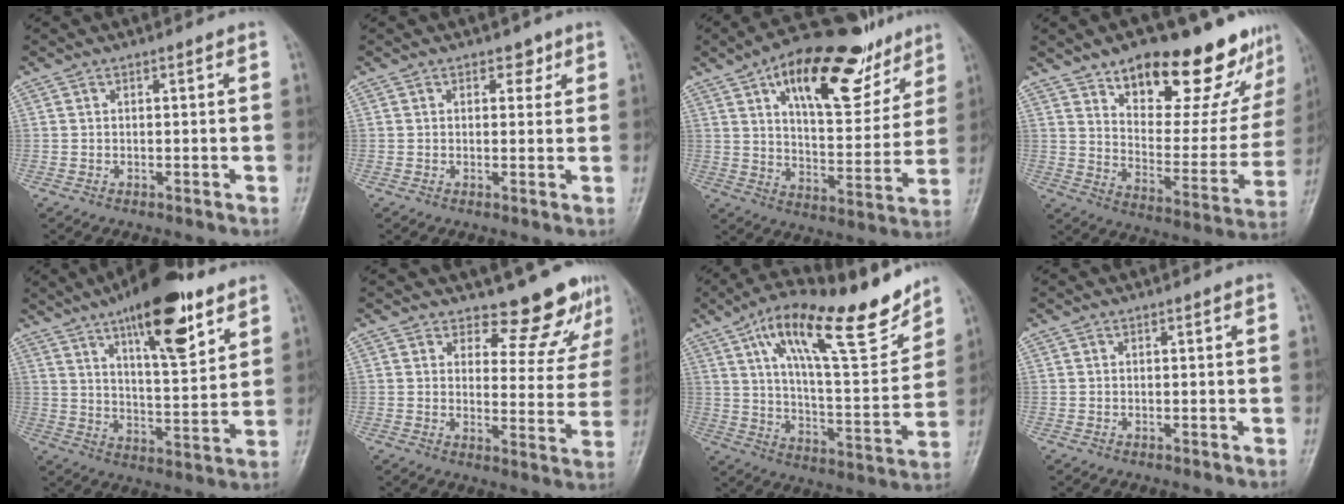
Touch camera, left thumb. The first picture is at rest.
{"total": 2.3, "force": [1.3, 1.6, 1.1], "torque": [0.005, -0.004, 0.014]}
{"total": 22.9, "force": [13.2, 10.5, 15.5], "torque": [-0.187, -0.034, 0.209]}
{"total": 25.7, "force": [17.5, 10.6, 15.5], "torque": [-0.165, -0.085, 0.254]}
{"total": 17.9, "force": [10.5, 5.8, 13.3], "torque": [-0.173, -0.050, 0.167]}
{"total": 9.9, "force": [9.1, 3.4, 1.8], "torque": [0.016, -0.085, 0.105]}
{"total": 22.5, "force": [14.2, 6.8, 16.1], "torque": [-0.222, -0.055, 0.233]}
{"total": 0.0}